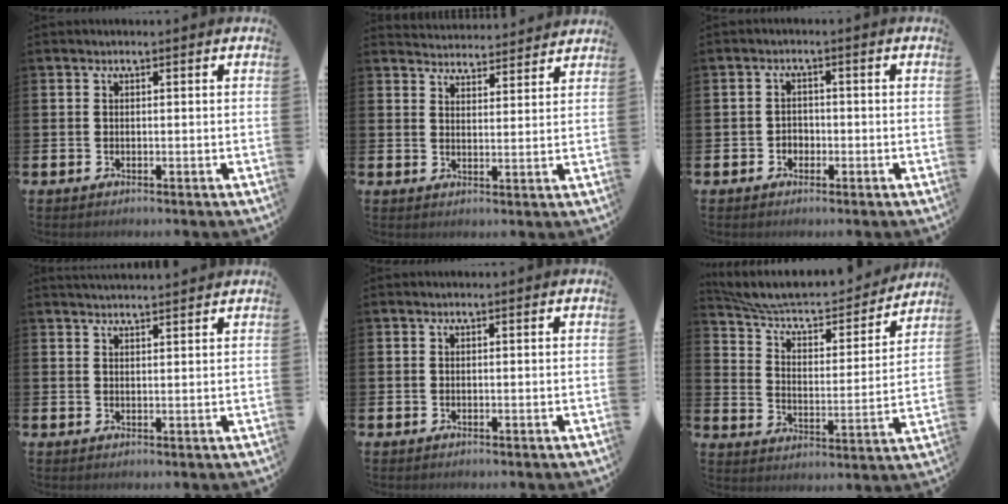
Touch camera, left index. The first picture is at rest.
{"total": 4.2, "force": [4.1, 0.5, -0.4], "torque": [-0.002, -0.032, 0.073]}
{"total": 1.8, "force": [-0.9, 1.5, 0.4], "torque": [-0.007, 0.002, -0.022]}
{"total": 2.3, "force": [2.3, 0.0, 0.0], "torque": [0.007, -0.017, 0.039]}
{"total": 0.0}
{"total": 8.1, "force": [7.2, 2.2, 2.8], "torque": [-0.085, -0.054, 0.119]}